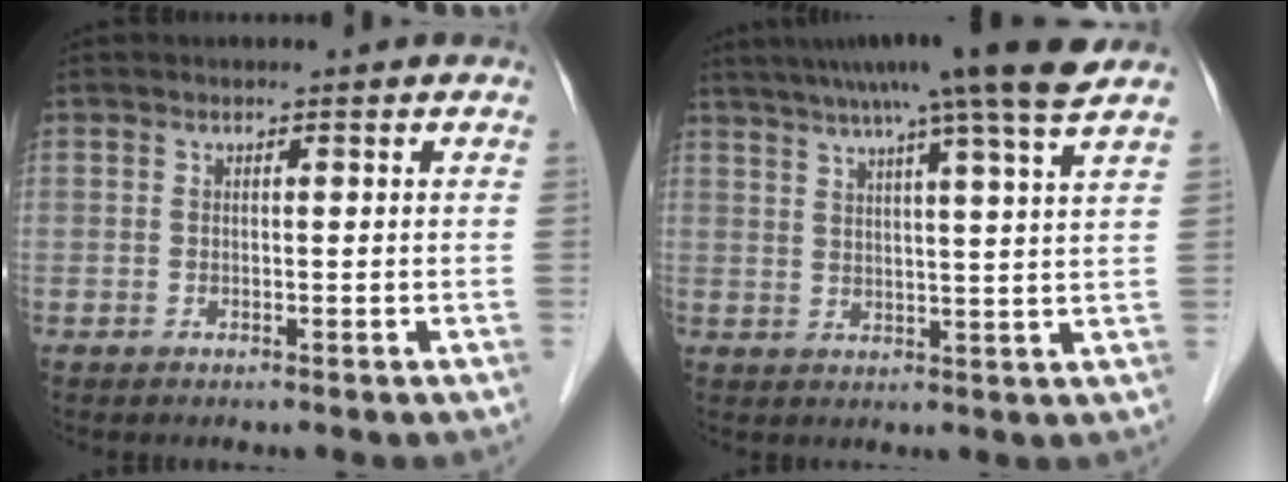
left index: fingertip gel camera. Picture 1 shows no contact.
{"total": 15.3, "force": [12.1, -1.9, 9.2], "torque": [-0.150, 0.004, 0.156]}